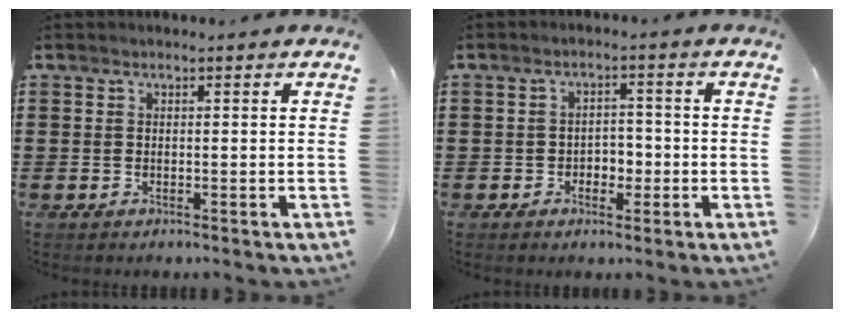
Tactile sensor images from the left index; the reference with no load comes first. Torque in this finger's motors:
{"motor_torque": [0.07, 0.07, 0.09, 0.04]}